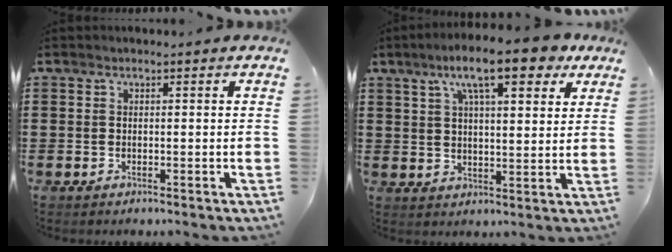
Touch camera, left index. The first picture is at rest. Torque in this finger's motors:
{"motor_torque": [1.88, 0.26, 1.05, 0.21]}